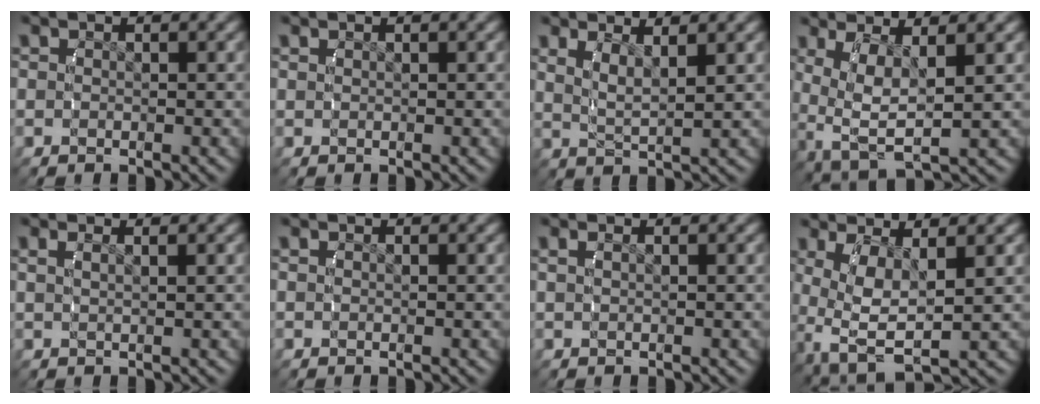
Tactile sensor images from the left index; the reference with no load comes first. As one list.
[{"total": 0.0}, {"total": 2.5, "force": [2.0, -0.3, 1.5], "torque": [-0.030, -0.004, 0.040]}, {"total": 6.3, "force": [-0.2, 3.4, 5.3], "torque": [-0.121, -0.029, 0.018]}, {"total": 1.0, "force": [0.5, -0.6, 0.6], "torque": [-0.013, 0.001, 0.012]}, {"total": 0.0}, {"total": 0.5, "force": [0.2, -0.4, 0.4], "torque": [-0.006, 0.000, 0.006]}, {"total": 6.2, "force": [-0.7, 3.6, 5.0], "torque": [-0.128, -0.039, 0.014]}]